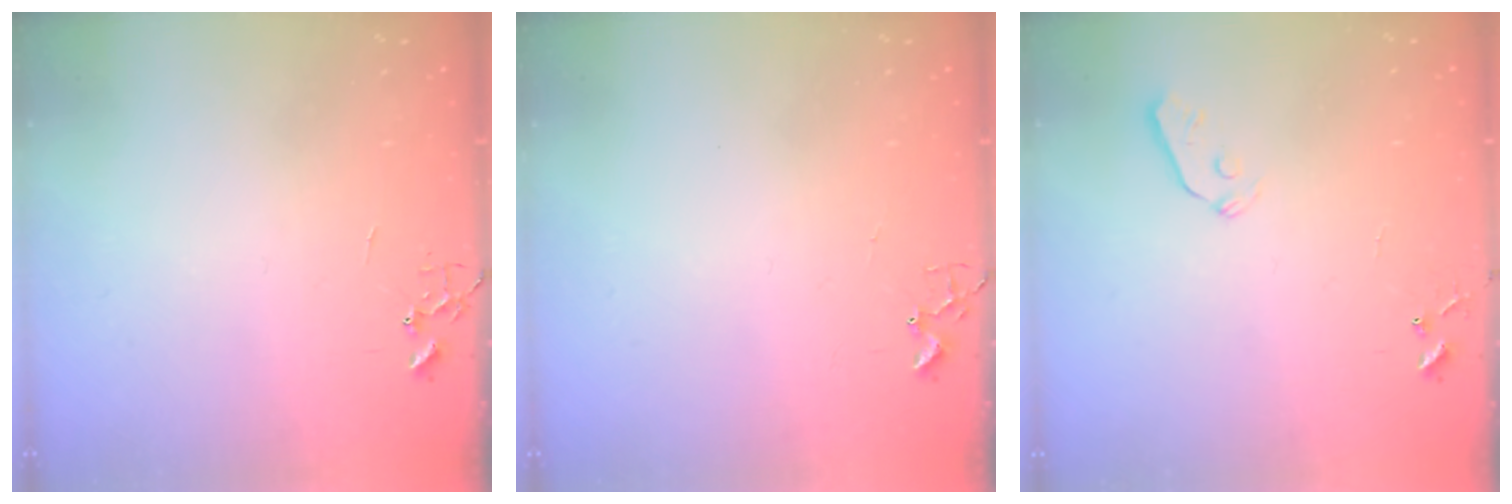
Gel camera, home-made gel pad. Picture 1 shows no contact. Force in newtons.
{"total": 1.9, "press": 1.9, "slide": 0.2}
{"total": 3.7, "press": 3.6, "slide": 0.7}